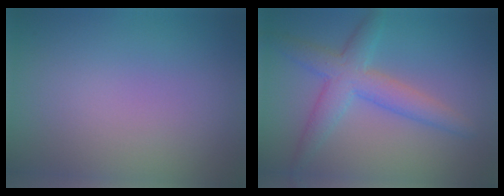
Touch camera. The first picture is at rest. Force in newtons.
{"total": 4.4, "press": 4.4, "slide": 0.1}